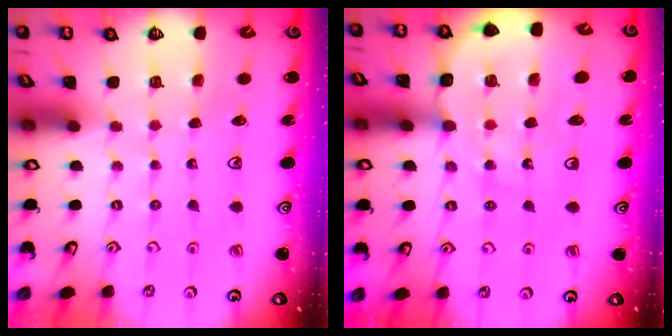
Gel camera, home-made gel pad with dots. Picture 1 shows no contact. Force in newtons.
{"total": 9.7, "press": 9.2, "slide": 2.9}